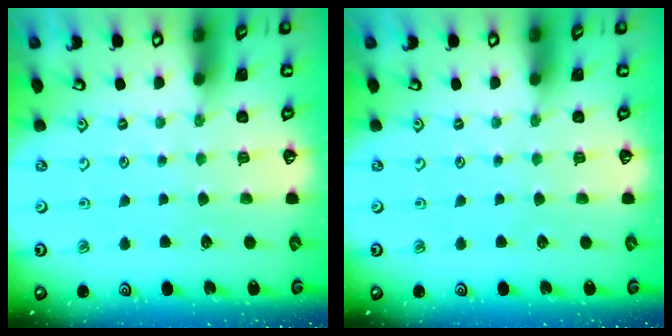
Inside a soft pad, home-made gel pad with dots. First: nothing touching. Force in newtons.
{"total": 0.0}